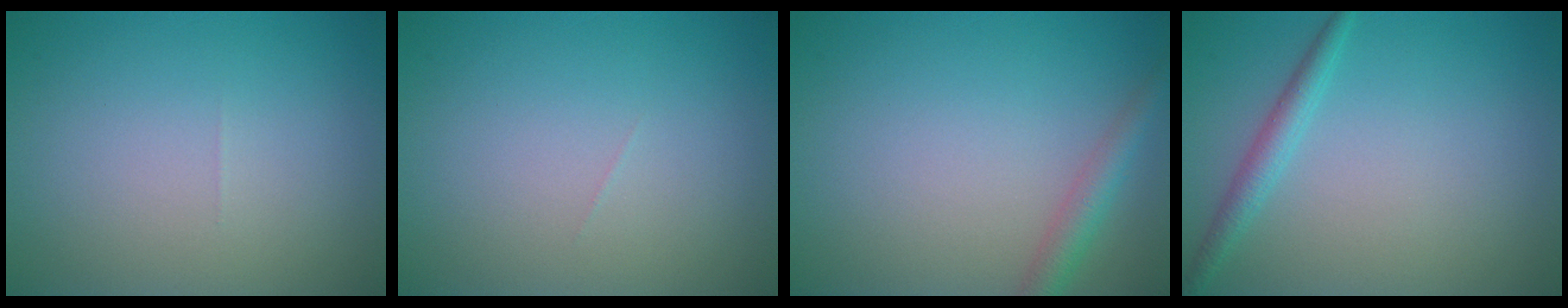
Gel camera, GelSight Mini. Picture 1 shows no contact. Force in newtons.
{"total": 0.0}
{"total": 2.4, "press": 2.4, "slide": 0.2}
{"total": 1.9, "press": 1.9, "slide": 0.1}